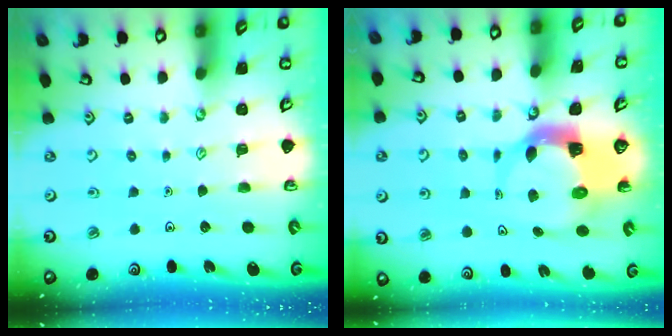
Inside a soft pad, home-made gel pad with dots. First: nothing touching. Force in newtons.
{"total": 5.4, "press": 5.4, "slide": 0.8}